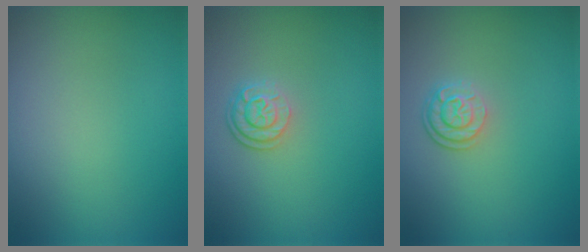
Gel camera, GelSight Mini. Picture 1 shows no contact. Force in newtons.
{"total": 2.5, "press": 1.9, "slide": 1.6}
{"total": 2.5, "press": 1.9, "slide": 1.6}